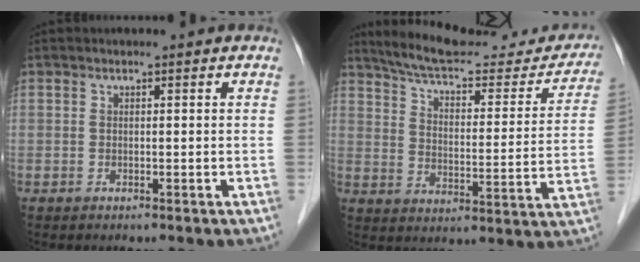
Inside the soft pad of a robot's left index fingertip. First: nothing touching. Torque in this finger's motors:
{"motor_torque": [-0.10, -1.14, 0.10, 0.01]}